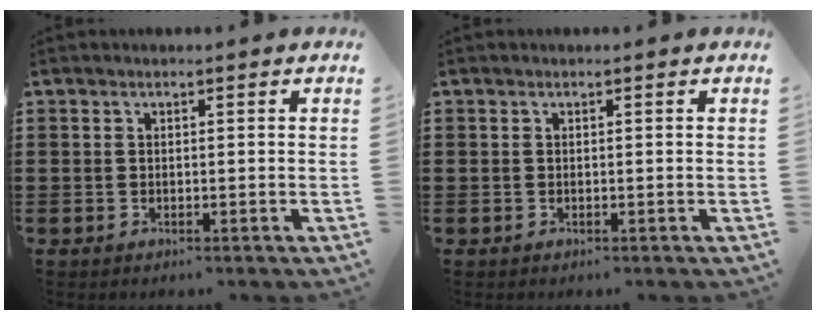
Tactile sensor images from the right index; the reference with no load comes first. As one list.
[{"total": 0.0}]